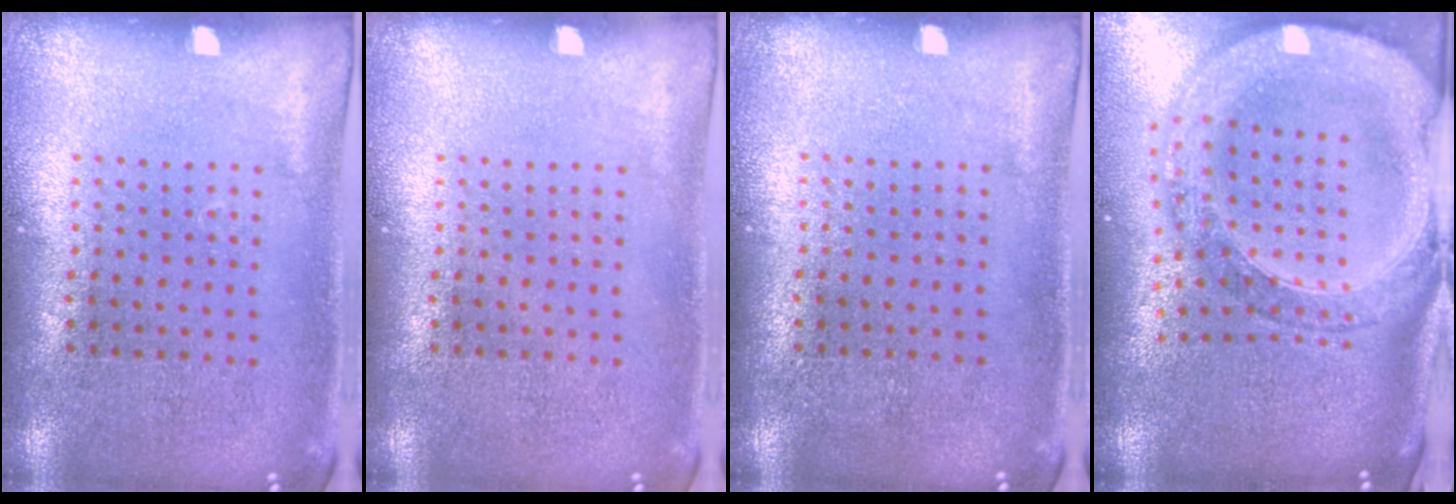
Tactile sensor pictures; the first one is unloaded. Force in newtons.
{"total": 0.0}
{"total": 0.0}
{"total": 2.8, "press": 2.3, "slide": 1.6}